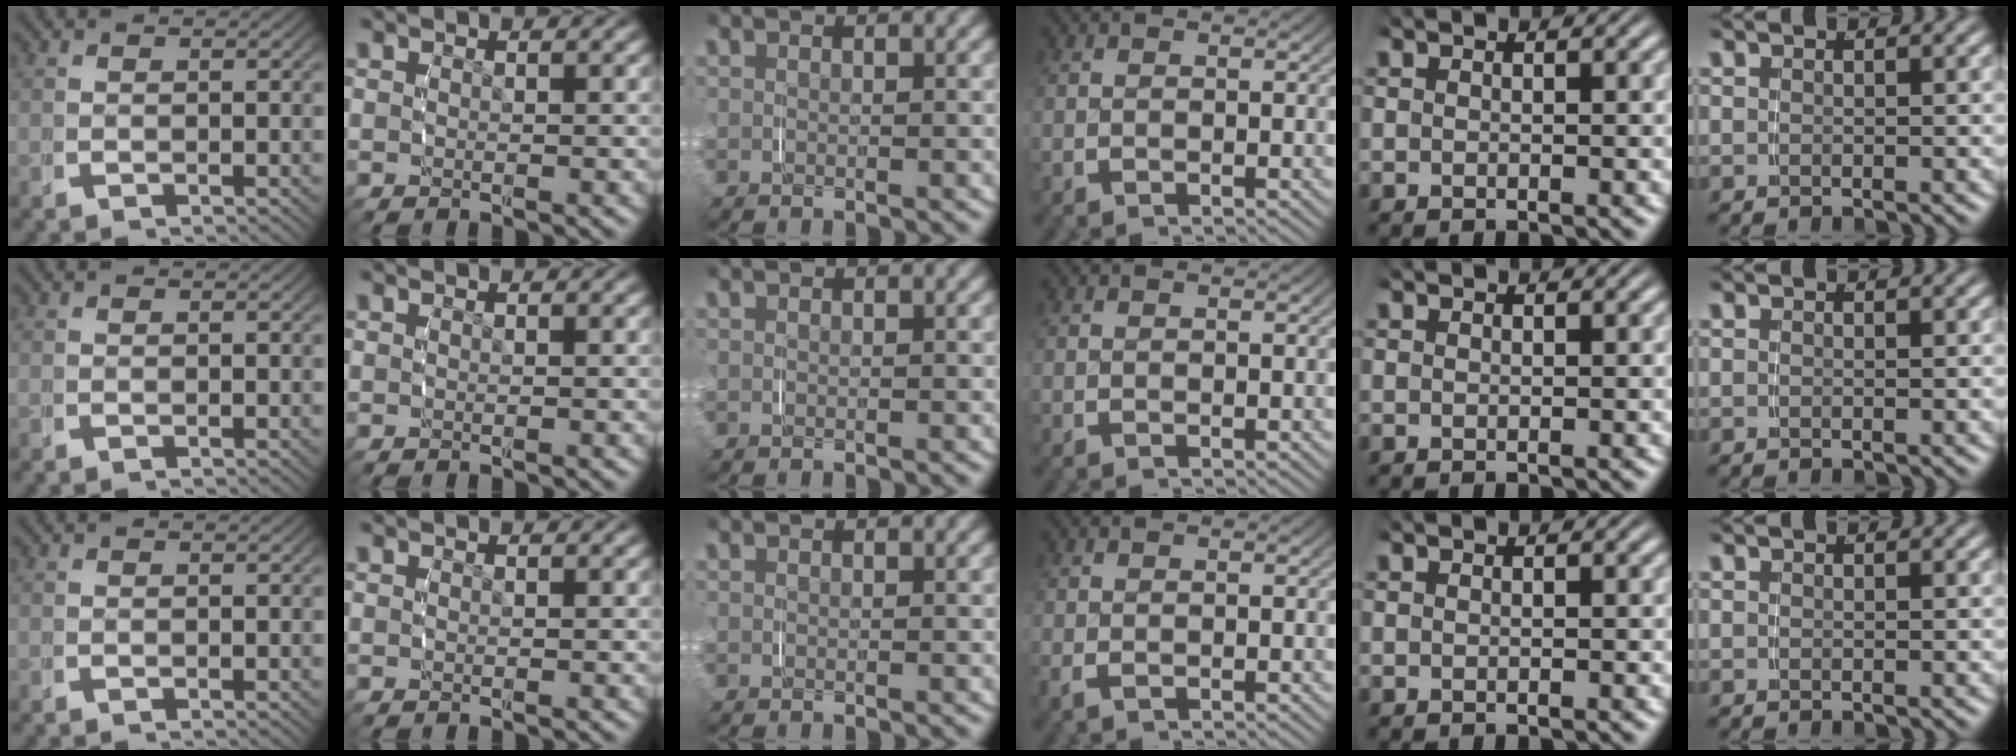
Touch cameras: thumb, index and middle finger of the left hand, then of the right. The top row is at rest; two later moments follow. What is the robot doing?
{"motion": "grasp_and_lifting", "object": "napkin"}